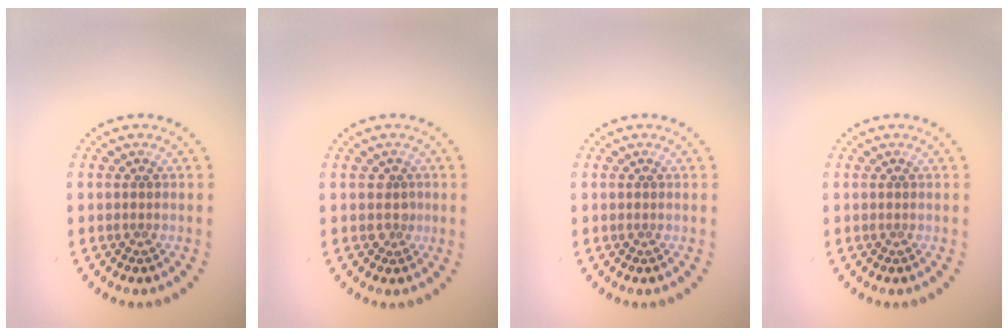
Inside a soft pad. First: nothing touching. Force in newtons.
{"total": 1.5, "press": 1.0, "slide": 1.0}
{"total": 0.0}
{"total": 0.0}